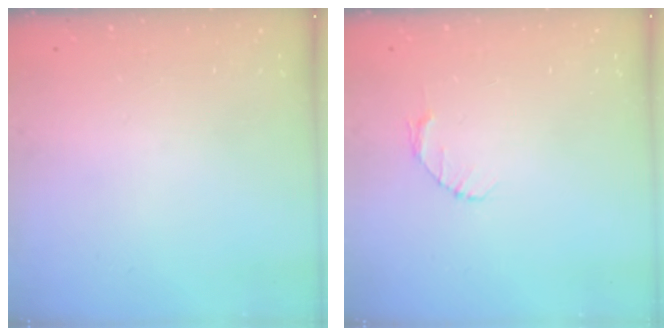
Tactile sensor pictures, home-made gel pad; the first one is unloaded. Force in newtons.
{"total": 2.6, "press": 2.6, "slide": 0.3}